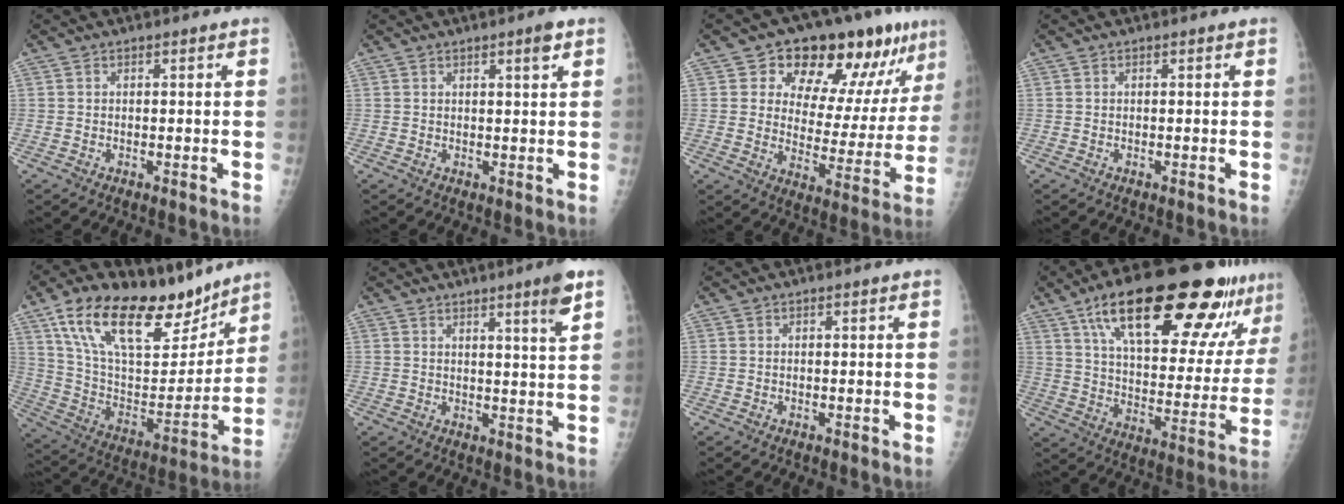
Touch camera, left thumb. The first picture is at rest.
{"total": 2.4, "force": [1.4, 0.3, 1.9], "torque": [-0.026, -0.009, 0.021]}
{"total": 19.5, "force": [11.7, 9.0, 12.7], "torque": [-0.119, -0.041, 0.172]}
{"total": 0.0}
{"total": 27.0, "force": [17.6, 11.9, 16.7], "torque": [-0.247, -0.040, 0.305]}
{"total": 5.2, "force": [3.2, -0.3, 4.1], "torque": [-0.056, -0.026, 0.047]}
{"total": 0.0}
{"total": 29.9, "force": [18.1, 9.7, 21.8], "torque": [-0.295, -0.031, 0.283]}